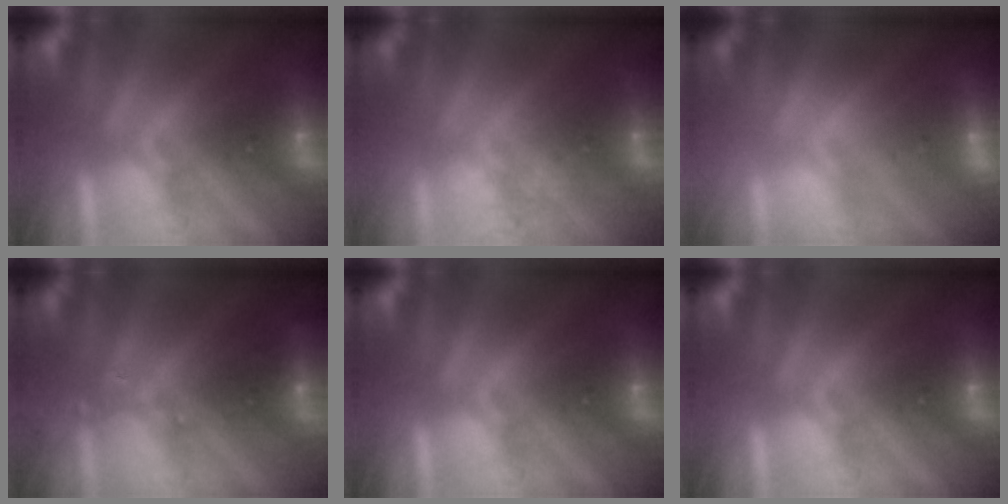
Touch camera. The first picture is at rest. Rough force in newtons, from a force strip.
{"total": 2.2}
{"total": 2.3}
{"total": 2.4}
{"total": 0.0}
{"total": 0.0}